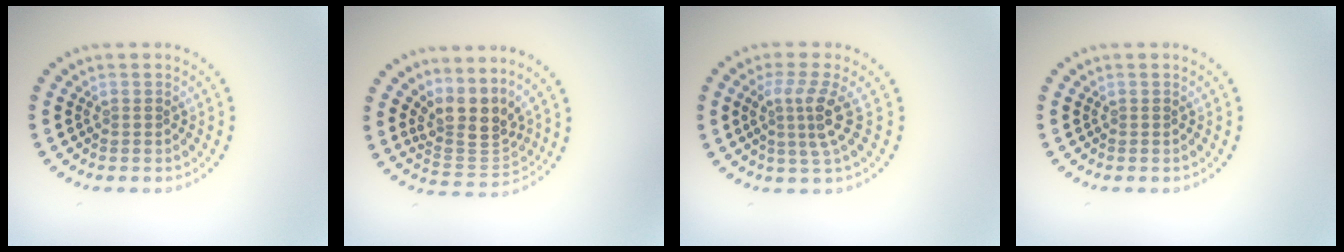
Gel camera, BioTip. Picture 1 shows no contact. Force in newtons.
{"total": 3.9, "press": 2.8, "slide": 2.7}
{"total": 3.2, "press": 2.3, "slide": 2.3}
{"total": 0.0}